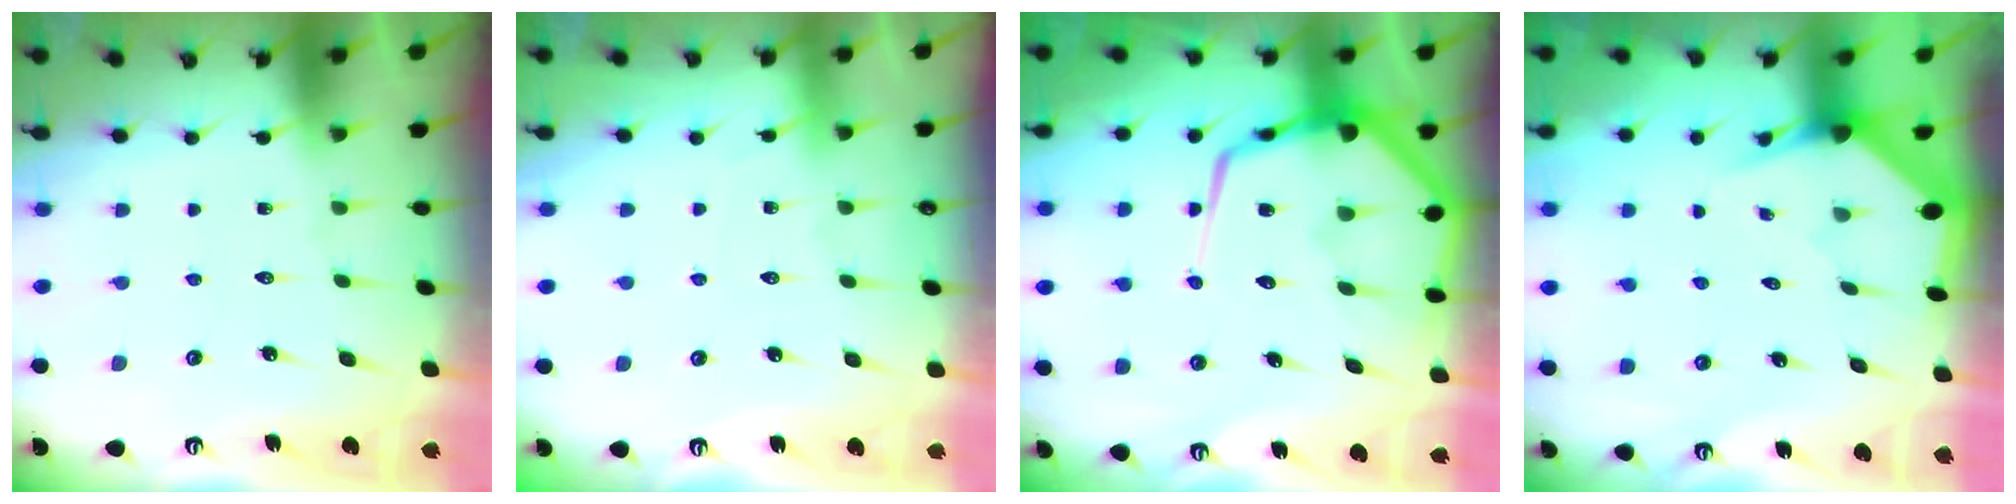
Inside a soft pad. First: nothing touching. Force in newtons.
{"total": 2.5, "press": 2.5, "slide": 0.3}
{"total": 15.3, "press": 15.3, "slide": 1.6}
{"total": 2.8, "press": 2.8, "slide": 0.1}